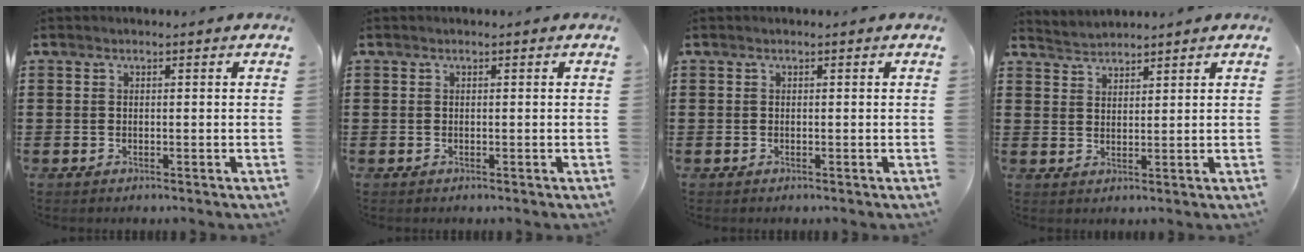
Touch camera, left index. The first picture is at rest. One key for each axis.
{"total": 0.0}
{"total": 0.0}
{"total": 2.5, "fx": 2.4, "fy": 0.1, "fz": -0.6, "tx": 0.003, "ty": -0.004, "tz": 0.048}